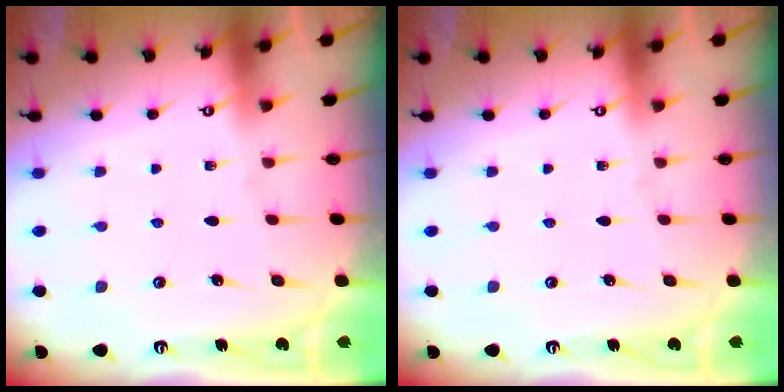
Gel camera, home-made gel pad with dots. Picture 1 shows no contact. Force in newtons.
{"total": 0.0}